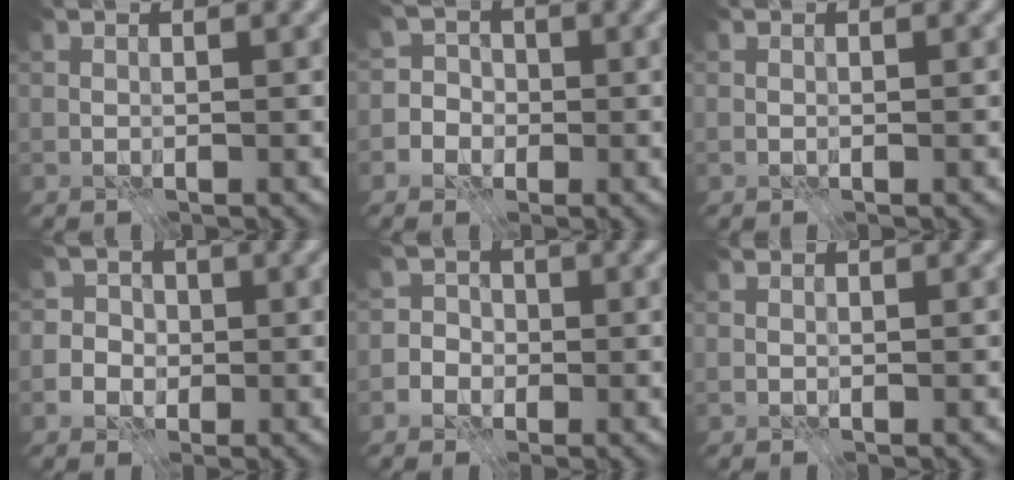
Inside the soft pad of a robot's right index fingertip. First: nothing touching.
{"total": 4.0, "force": [-1.3, 3.7, 0.6], "torque": [0.019, 0.025, -0.056]}
{"total": 0.0}
{"total": 4.2, "force": [-0.5, 4.0, 1.1], "torque": [0.004, 0.025, -0.032]}
{"total": 3.3, "force": [-1.1, 3.1, 0.6], "torque": [0.022, 0.019, -0.048]}
{"total": 0.0}